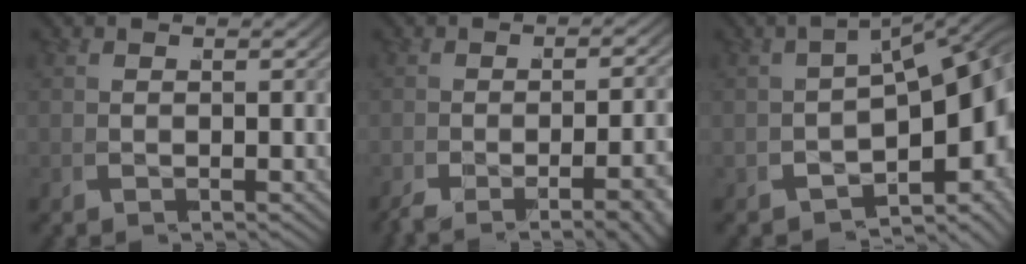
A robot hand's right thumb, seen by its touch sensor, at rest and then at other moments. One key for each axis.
{"total": 4.8, "fx": -3.2, "fy": 0.6, "fz": 3.6, "tx": -0.030, "ty": 0.008, "tz": -0.057}
{"total": 11.0, "fx": -1.7, "fy": 6.4, "fz": 8.8, "tx": -0.096, "ty": -0.010, "tz": -0.026}